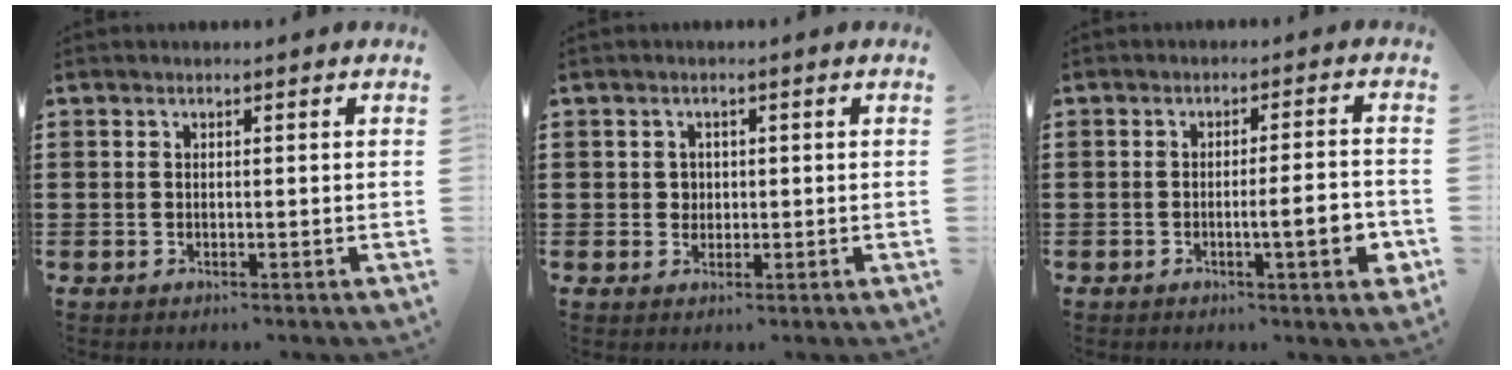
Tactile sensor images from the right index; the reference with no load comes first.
{"total": 1.6, "force": [0.2, 1.5, 0.4], "torque": [-0.012, 0.008, 0.003]}
{"total": 6.0, "force": [-1.7, 0.6, 5.7], "torque": [-0.083, -0.010, -0.030]}